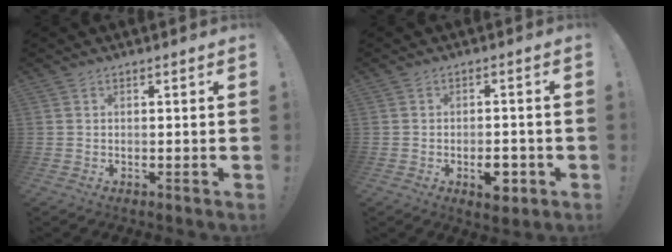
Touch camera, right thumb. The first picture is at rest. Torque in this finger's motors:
{"motor_torque": [1.43, 1.56, 0.64, -0.68, 0.09]}